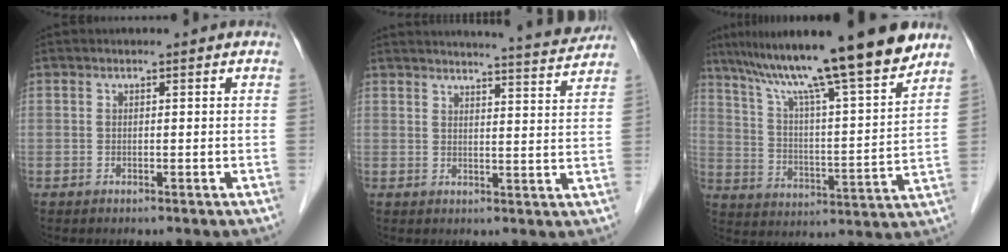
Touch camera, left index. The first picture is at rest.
{"total": 12.6, "force": [12.0, -0.7, 3.7], "torque": [-0.057, -0.028, 0.142]}
{"total": 20.9, "force": [16.4, 0.0, 12.9], "torque": [-0.209, 0.011, 0.259]}